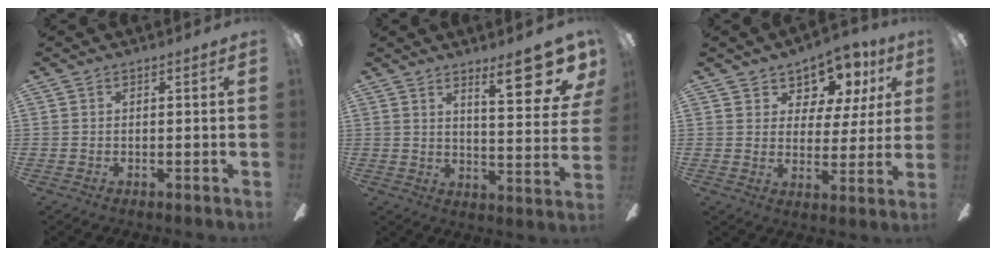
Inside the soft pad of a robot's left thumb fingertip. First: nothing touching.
{"total": 14.1, "force": [8.7, 3.5, 10.5], "torque": [-0.129, -0.056, 0.130]}
{"total": 9.2, "force": [6.6, 5.7, 3.0], "torque": [-0.057, -0.045, 0.125]}